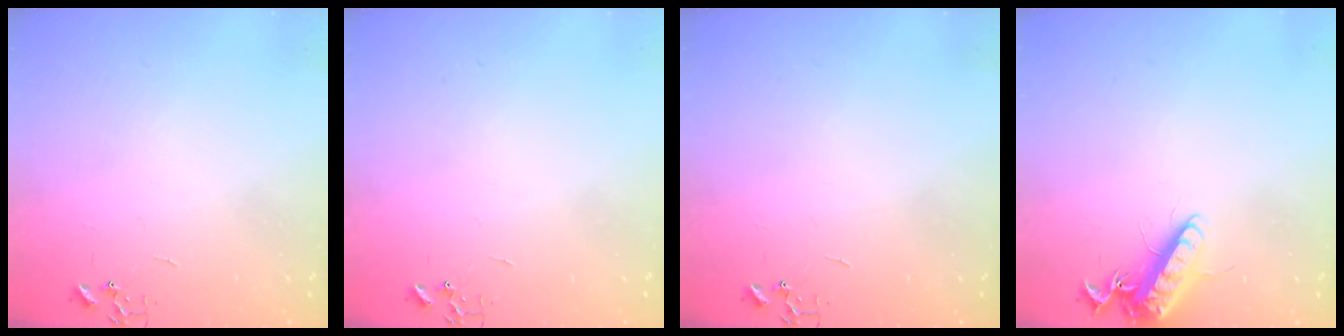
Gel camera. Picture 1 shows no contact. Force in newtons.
{"total": 0.0}
{"total": 0.0}
{"total": 14.3, "press": 14.1, "slide": 2.1}